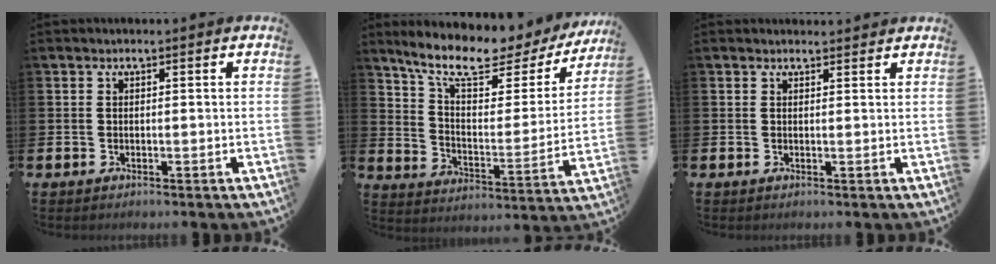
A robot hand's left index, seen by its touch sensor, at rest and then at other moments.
{"total": 10.4, "force": [8.6, 2.9, 5.1], "torque": [-0.127, -0.052, 0.144]}
{"total": 1.1, "force": [1.1, 0.2, 0.0], "torque": [0.011, -0.006, 0.017]}